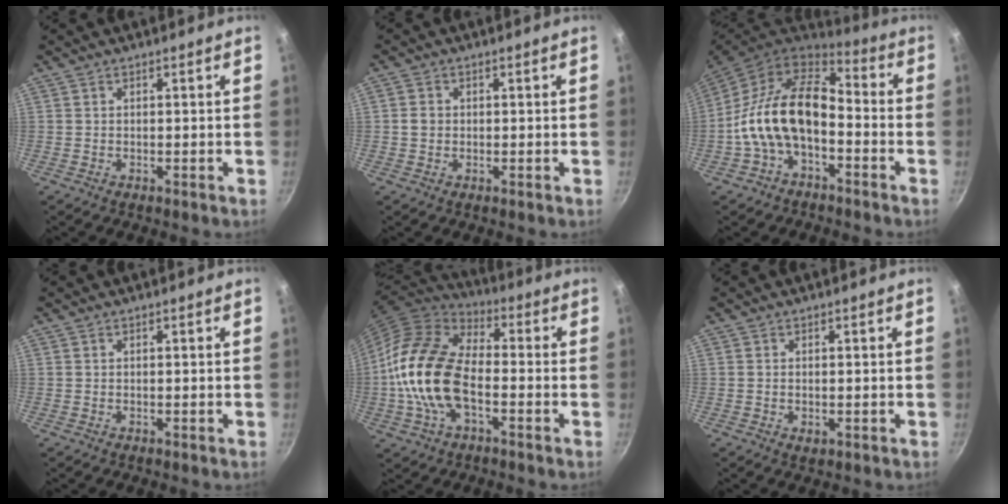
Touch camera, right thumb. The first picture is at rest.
{"total": 2.2, "force": [0.0, 1.9, 1.1], "torque": [-0.013, 0.007, -0.002]}
{"total": 16.1, "force": [-3.2, 9.7, 12.5], "torque": [-0.211, 0.048, -0.072]}
{"total": 0.0}
{"total": 18.4, "force": [-3.2, 10.4, 14.8], "torque": [-0.265, 0.032, -0.076]}
{"total": 1.4, "force": [-0.2, 0.8, 1.1], "torque": [-0.018, -0.003, -0.002]}